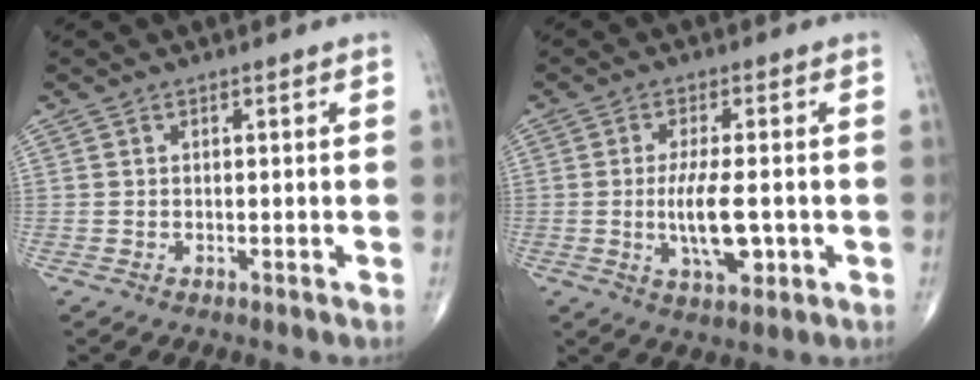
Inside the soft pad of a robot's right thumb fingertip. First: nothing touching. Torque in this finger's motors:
{"motor_torque": [2.44, 2.53, 0.55, -0.55, 0.30]}